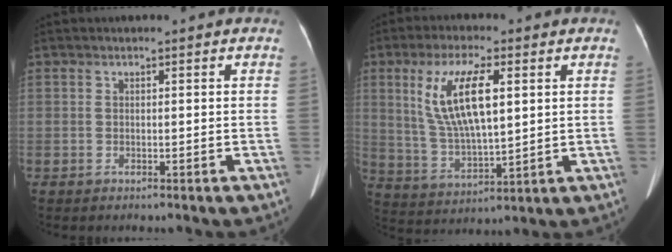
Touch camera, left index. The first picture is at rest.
{"total": 11.4, "force": [3.3, 3.0, 10.5], "torque": [-0.219, -0.001, 0.069]}